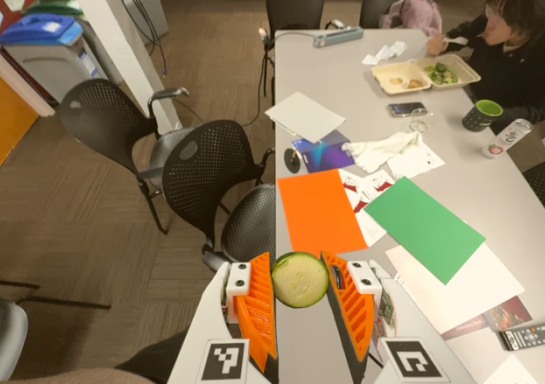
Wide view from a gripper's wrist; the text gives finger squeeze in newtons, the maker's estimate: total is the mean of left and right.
{"total": 9.0, "left": 8.6, "right": 9.3}